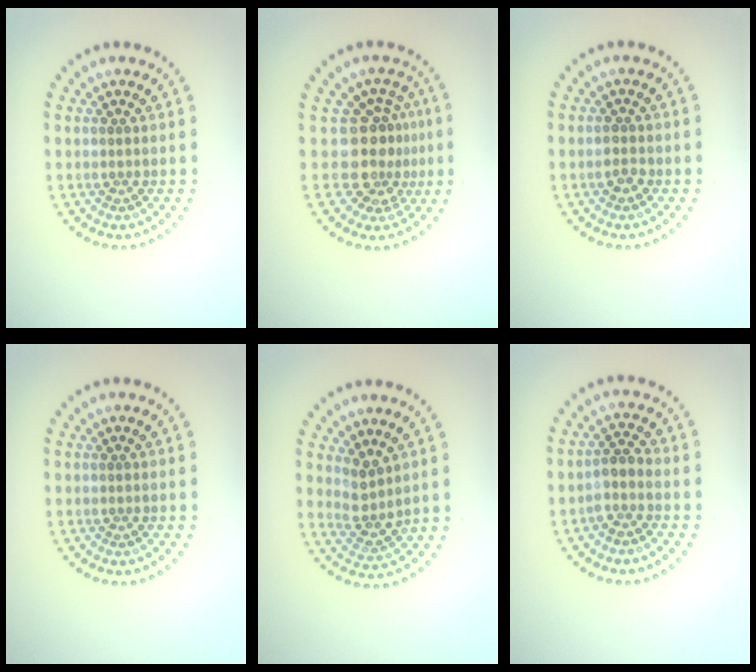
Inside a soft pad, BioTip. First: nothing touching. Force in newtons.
{"total": 3.9, "press": 2.8, "slide": 2.7}
{"total": 1.3, "press": 1.3, "slide": 0.2}
{"total": 0.0}
{"total": 2.5, "press": 2.0, "slide": 1.6}
{"total": 1.9, "press": 1.6, "slide": 1.1}